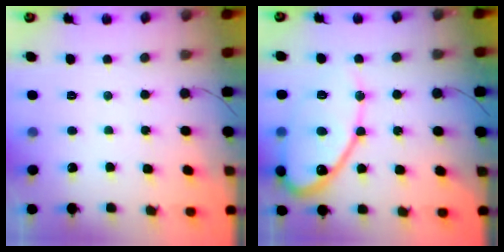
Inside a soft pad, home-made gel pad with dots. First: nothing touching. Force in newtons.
{"total": 15.4, "press": 15.3, "slide": 1.2}